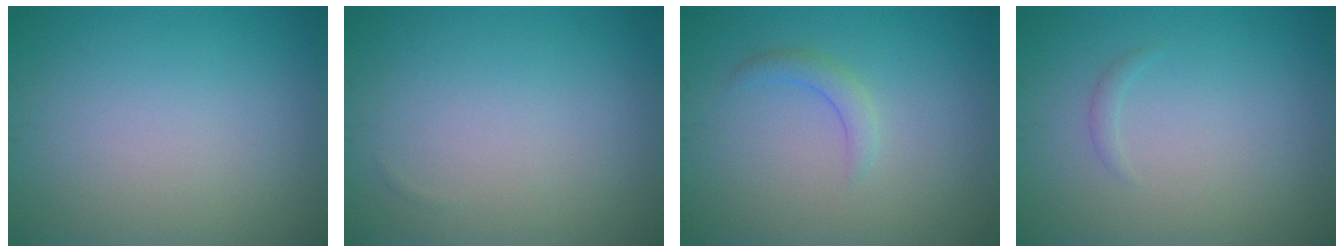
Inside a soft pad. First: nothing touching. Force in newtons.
{"total": 0.0}
{"total": 1.5, "press": 1.5, "slide": 0.2}
{"total": 0.6, "press": 0.6, "slide": 0.1}